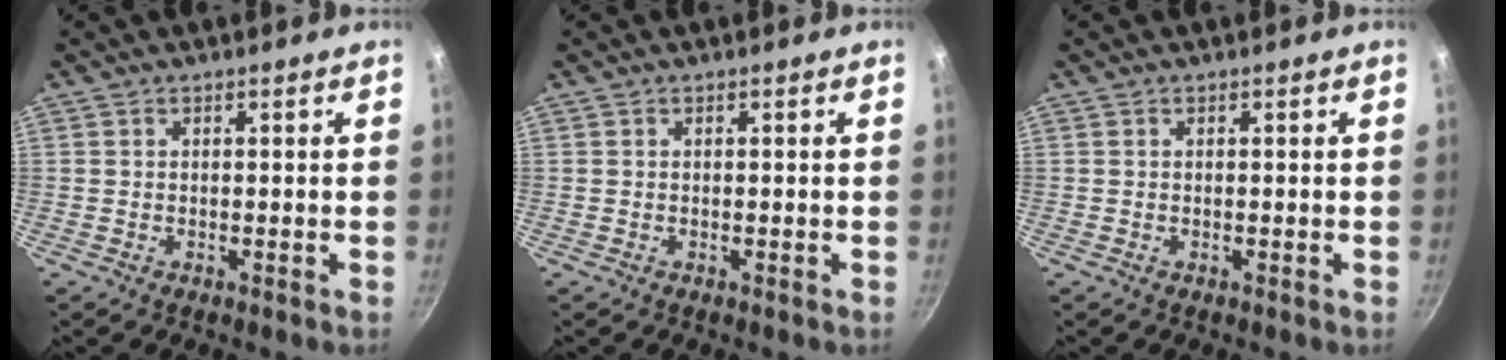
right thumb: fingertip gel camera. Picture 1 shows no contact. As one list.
[{"total": 0.0}, {"total": 0.0}]